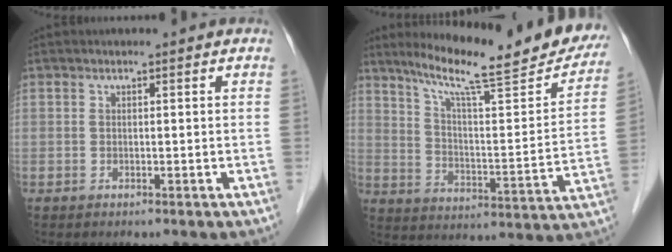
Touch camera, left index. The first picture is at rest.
{"total": 22.9, "force": [18.9, 2.2, 12.7], "torque": [-0.191, -0.037, 0.260]}